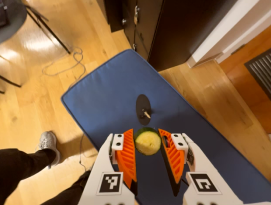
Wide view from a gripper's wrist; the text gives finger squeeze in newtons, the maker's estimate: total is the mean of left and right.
{"total": 7.7, "left": 7.8, "right": 7.6}